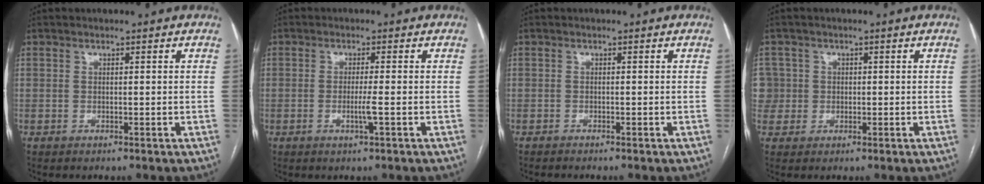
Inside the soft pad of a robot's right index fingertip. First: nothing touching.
{"total": 2.5, "force": [-0.9, -0.2, 2.4], "torque": [-0.047, -0.003, -0.017]}
{"total": 1.4, "force": [-1.3, 0.4, 0.4], "torque": [-0.009, -0.002, -0.017]}
{"total": 5.1, "force": [0.3, 5.1, -0.1], "torque": [0.002, 0.027, 0.010]}